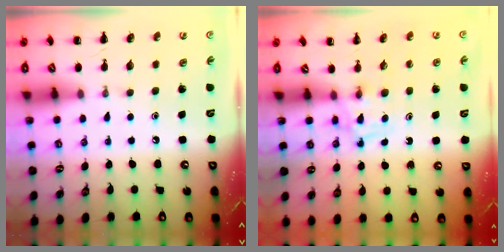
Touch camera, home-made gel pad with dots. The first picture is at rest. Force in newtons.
{"total": 3.9, "press": 3.6, "slide": 1.4}